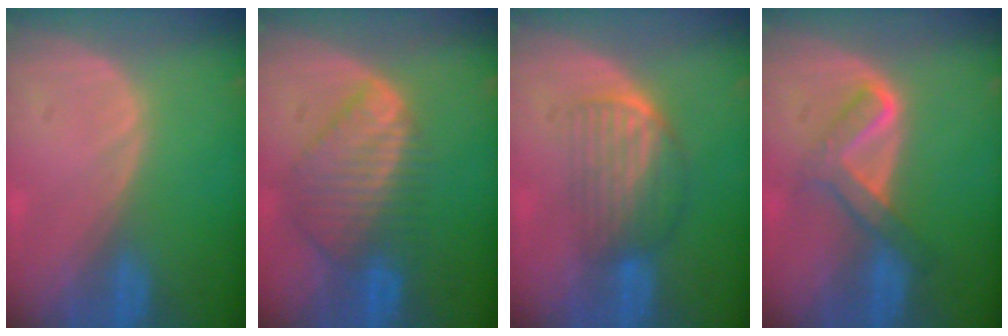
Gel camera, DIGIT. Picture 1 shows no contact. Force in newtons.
{"total": 8.9, "press": 7.7, "slide": 4.4}
{"total": 7.0, "press": 5.8, "slide": 3.8}
{"total": 5.2, "press": 5.2, "slide": 0.4}